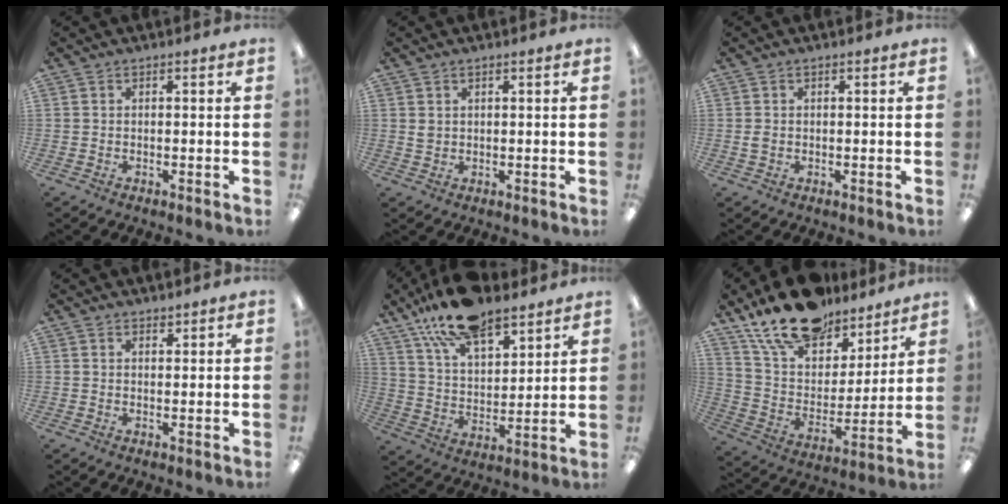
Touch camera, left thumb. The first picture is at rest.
{"total": 1.4, "force": [0.8, 1.0, 0.6], "torque": [-0.015, 0.003, 0.014]}
{"total": 1.3, "force": [0.0, 1.0, 0.8], "torque": [-0.016, 0.004, -0.001]}
{"total": 1.3, "force": [1.2, 0.3, 0.1], "torque": [0.005, -0.005, 0.022]}
{"total": 16.1, "force": [12.5, 6.5, 7.9], "torque": [-0.157, -0.059, 0.226]}
{"total": 18.8, "force": [14.9, 8.8, 7.4], "torque": [-0.147, -0.092, 0.270]}